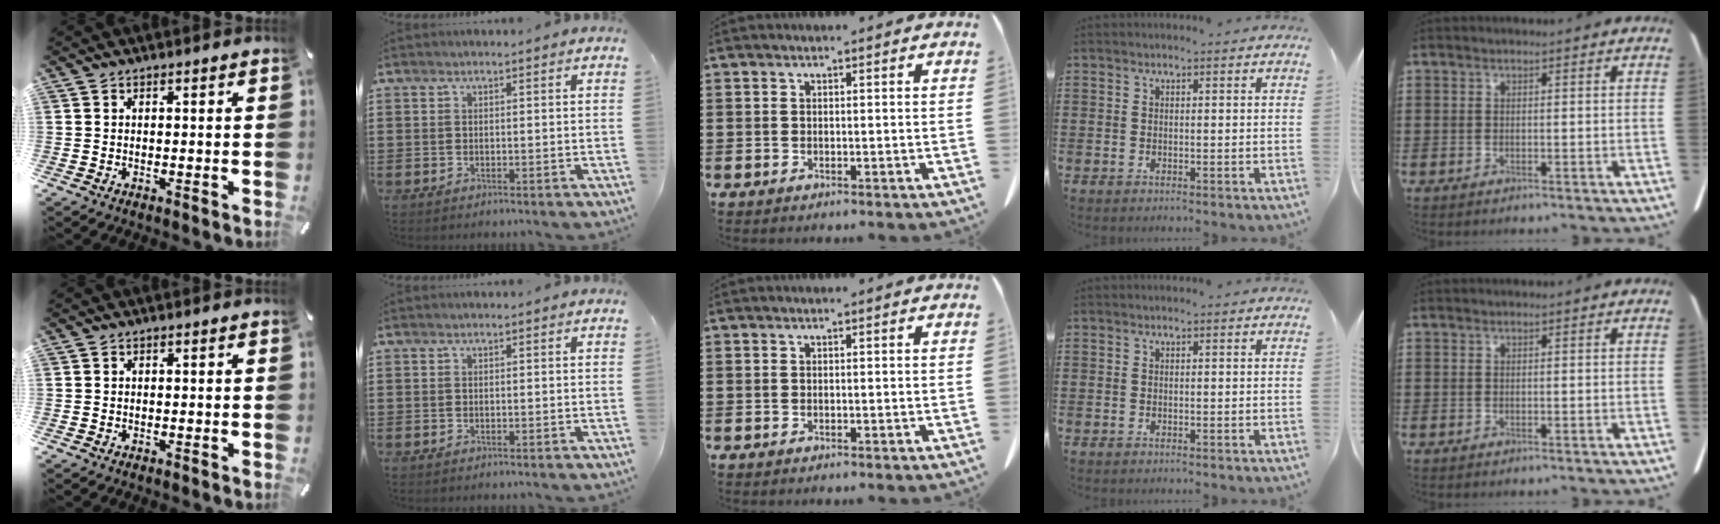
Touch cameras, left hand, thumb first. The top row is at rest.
{}